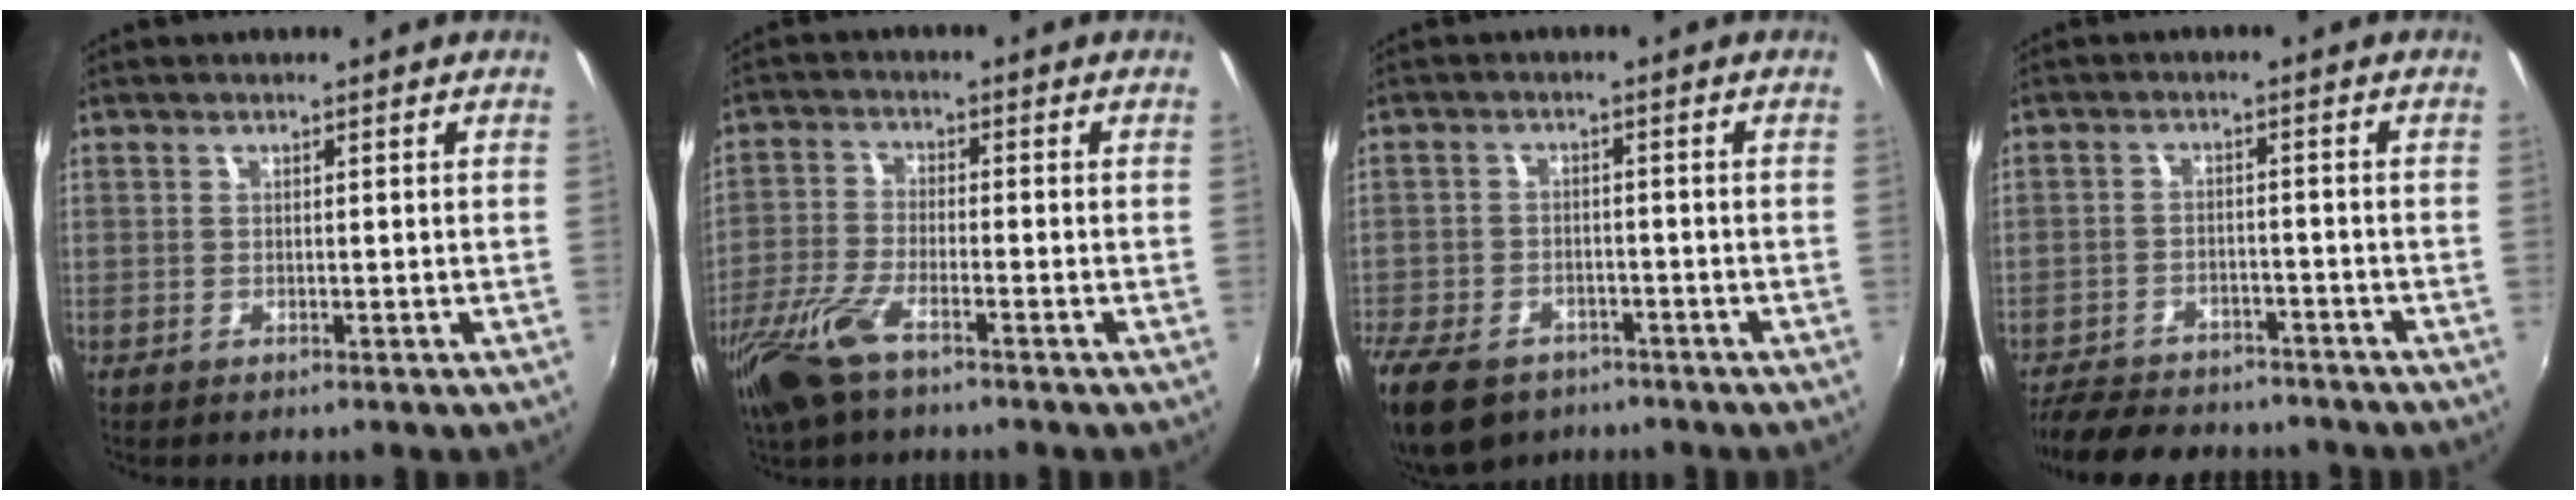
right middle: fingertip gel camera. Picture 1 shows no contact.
{"total": 10.1, "force": [-6.5, 3.0, 7.1], "torque": [-0.170, -0.019, -0.133]}
{"total": 12.9, "force": [-8.9, 7.3, 5.8], "torque": [-0.163, -0.024, -0.154]}
{"total": 15.6, "force": [-13.2, 5.7, 6.1], "torque": [-0.144, -0.010, -0.192]}